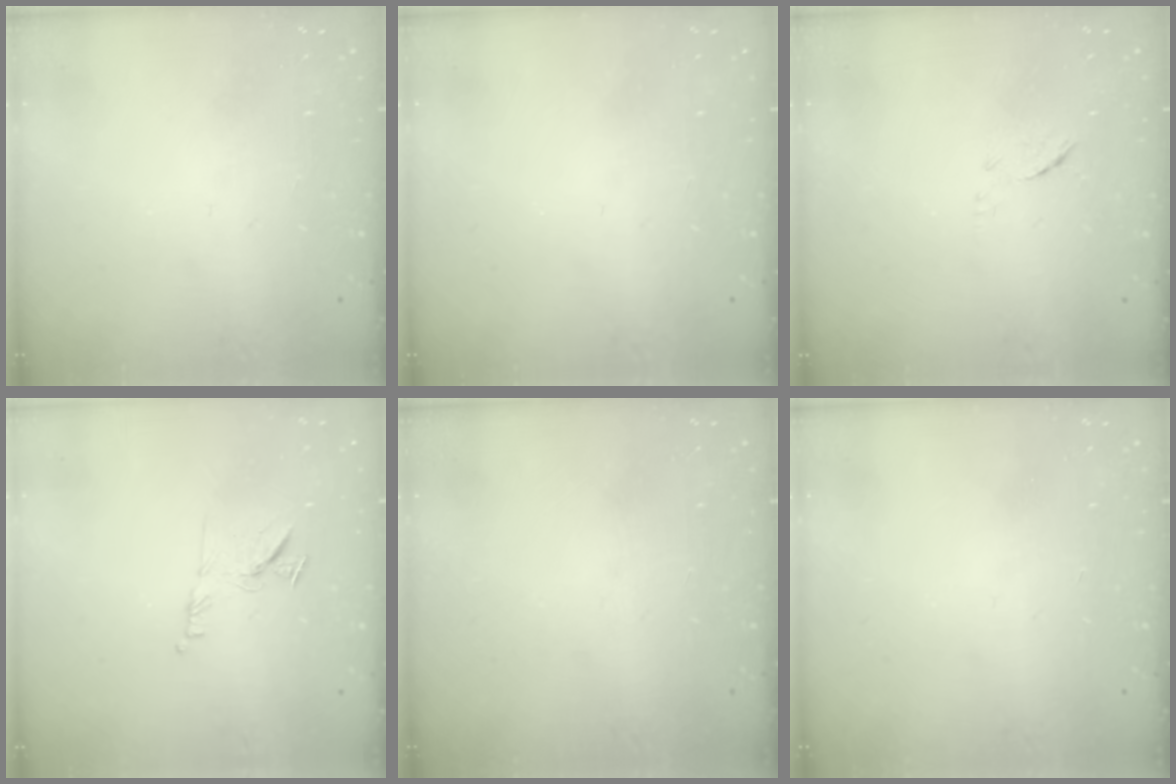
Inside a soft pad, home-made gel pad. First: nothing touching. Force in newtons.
{"total": 0.0}
{"total": 6.1, "press": 6.1, "slide": 0.3}
{"total": 8.2, "press": 8.1, "slide": 1.2}
{"total": 0.0}
{"total": 0.0}